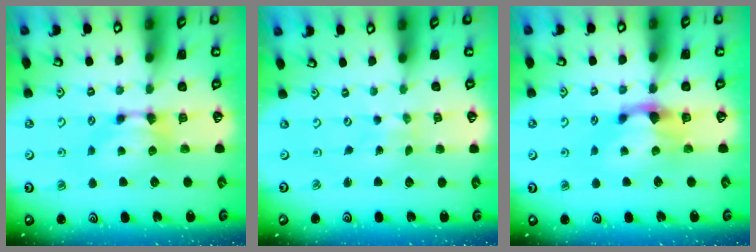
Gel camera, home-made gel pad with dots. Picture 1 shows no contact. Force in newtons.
{"total": 5.5, "press": 5.5, "slide": 0.3}
{"total": 1.7, "press": 1.2, "slide": 1.3}